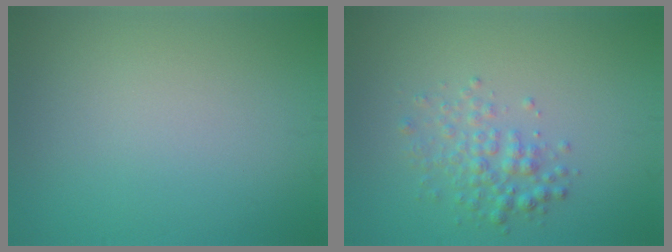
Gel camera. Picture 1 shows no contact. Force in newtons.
{"total": 2.5, "press": 2.5, "slide": 0.1}